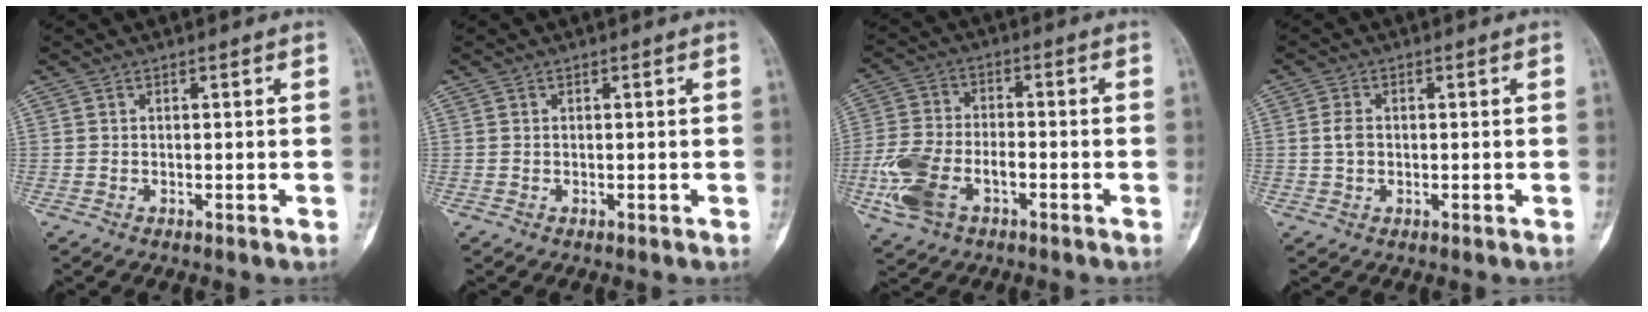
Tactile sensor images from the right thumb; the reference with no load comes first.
{"total": 0.0}
{"total": 12.2, "force": [-4.5, 7.2, 8.8], "torque": [-0.193, 0.022, -0.086]}
{"total": 2.8, "force": [0.2, 2.0, 1.9], "torque": [-0.032, 0.004, 0.001]}